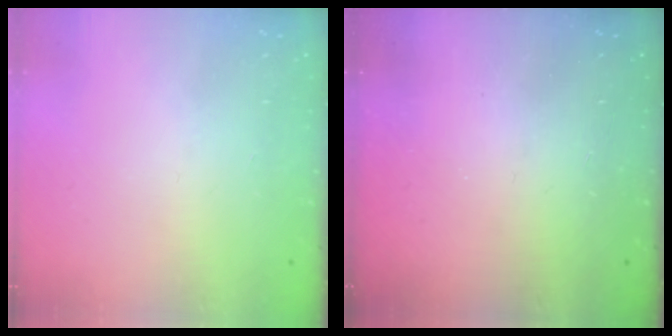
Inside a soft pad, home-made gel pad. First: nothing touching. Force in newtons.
{"total": 0.0}